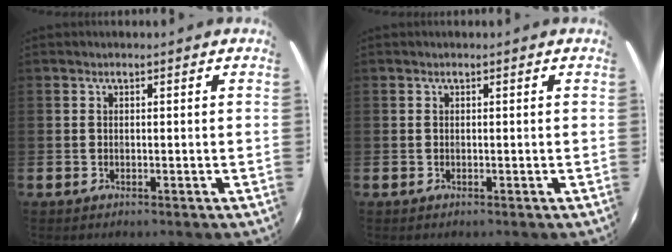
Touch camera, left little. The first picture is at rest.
{"total": 0.0}